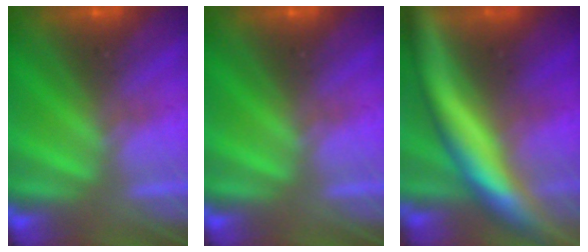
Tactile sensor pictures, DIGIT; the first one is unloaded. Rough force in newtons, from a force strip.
{"total": 0.0}
{"total": 8.1}